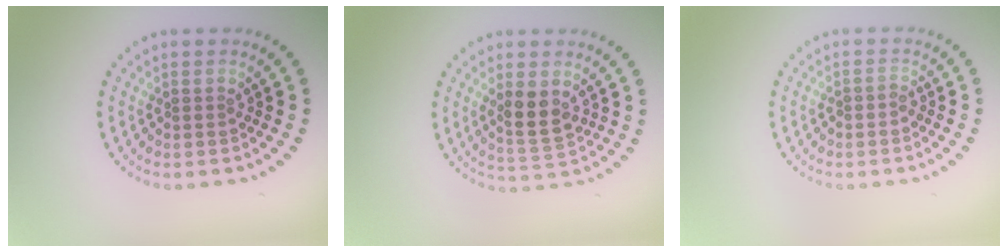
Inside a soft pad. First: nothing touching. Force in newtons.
{"total": 3.4, "press": 3.3, "slide": 0.9}
{"total": 0.7, "press": 0.5, "slide": 0.5}